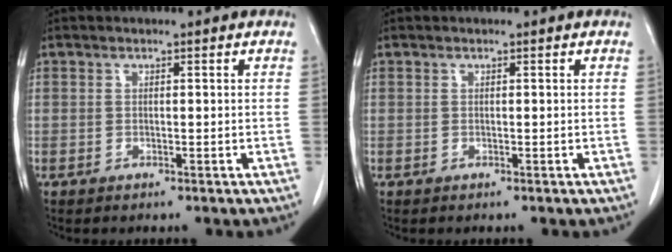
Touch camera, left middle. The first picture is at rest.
{"total": 0.0}